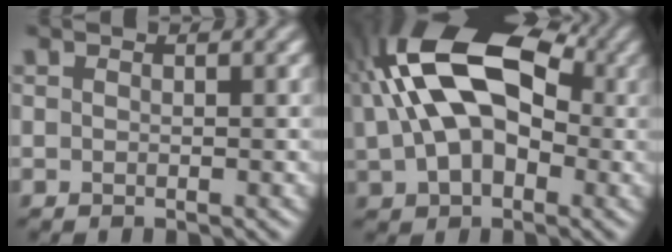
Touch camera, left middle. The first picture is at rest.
{"total": 14.7, "force": [2.9, 8.7, 11.5], "torque": [-0.192, 0.027, 0.033]}